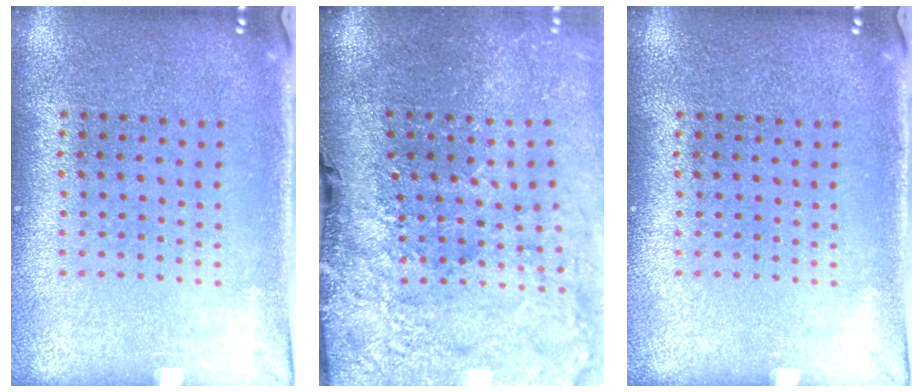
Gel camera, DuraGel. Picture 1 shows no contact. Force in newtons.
{"total": 4.8, "press": 3.7, "slide": 3.0}
{"total": 0.0}